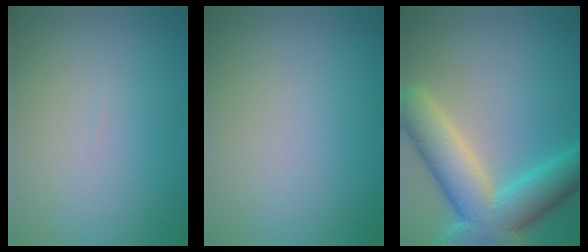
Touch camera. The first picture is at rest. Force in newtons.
{"total": 0.0}
{"total": 10.0, "press": 10.0, "slide": 0.6}